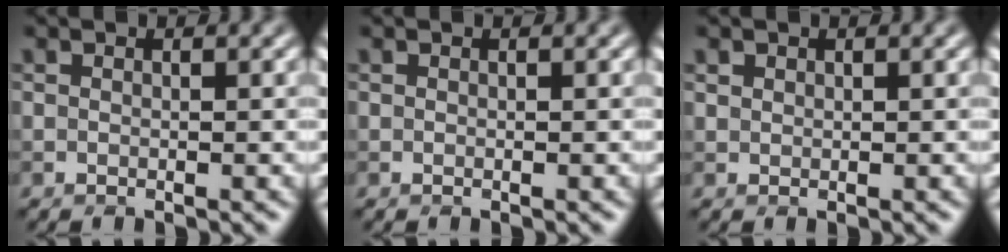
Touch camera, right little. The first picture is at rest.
{"total": 0.0}
{"total": 0.8, "force": [0.6, 0.4, 0.2], "torque": [-0.001, 0.004, 0.004]}